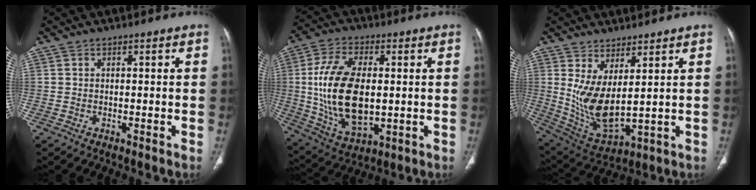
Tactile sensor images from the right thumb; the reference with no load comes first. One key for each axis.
{"total": 18.7, "fx": 0.5, "fy": 10.1, "fz": 15.7, "tx": -0.301, "ty": -0.009, "tz": 0.021}
{"total": 11.0, "fx": 2.8, "fy": 4.2, "fz": 9.7, "tx": -0.188, "ty": -0.034, "tz": 0.078}